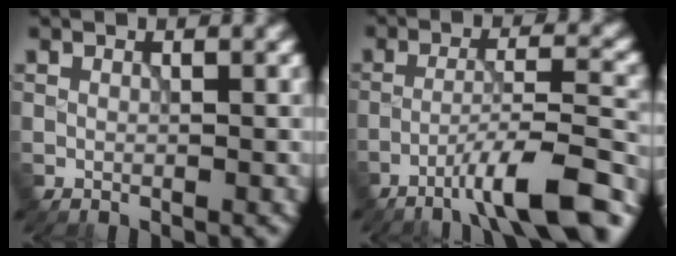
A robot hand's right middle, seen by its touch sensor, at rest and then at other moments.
{"total": 8.9, "force": [-6.0, 1.3, 6.5], "torque": [-0.104, 0.015, -0.096]}